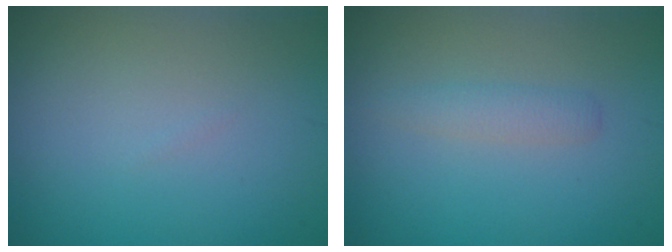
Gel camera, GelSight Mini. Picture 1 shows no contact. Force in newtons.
{"total": 1.5, "press": 1.5, "slide": 0.0}